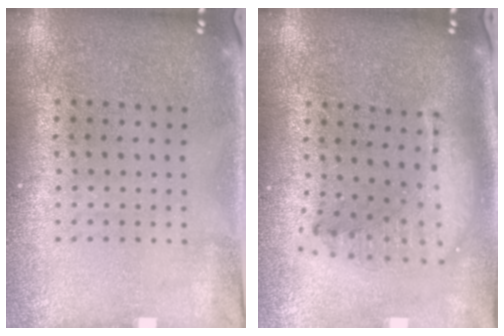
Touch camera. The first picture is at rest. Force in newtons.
{"total": 1.6, "press": 1.4, "slide": 0.7}